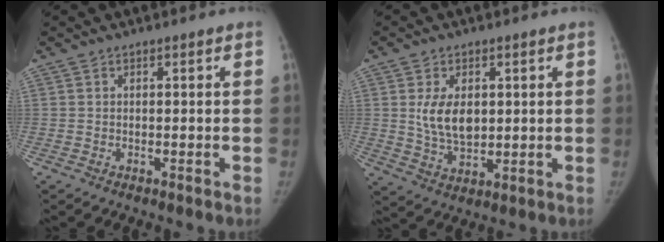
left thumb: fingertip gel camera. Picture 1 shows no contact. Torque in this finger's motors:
{"motor_torque": [0.85, 0.93, 0.69, -0.95, 0.10]}